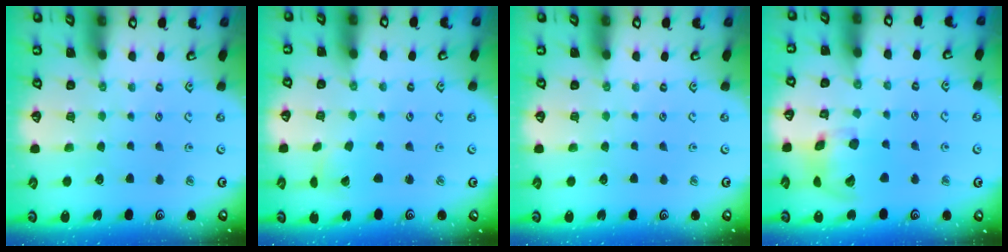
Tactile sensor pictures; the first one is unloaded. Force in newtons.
{"total": 2.0, "press": 2.0, "slide": 0.3}
{"total": 0.0}
{"total": 14.7, "press": 14.5, "slide": 2.3}